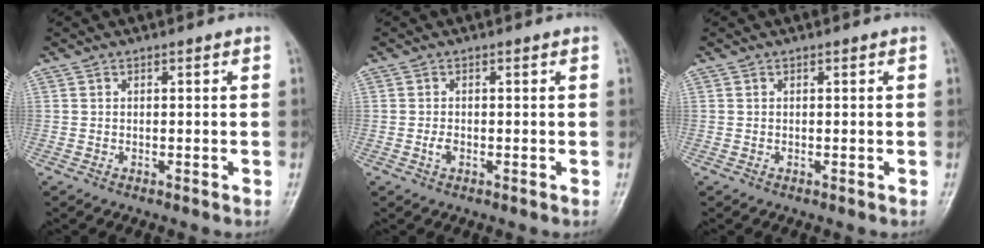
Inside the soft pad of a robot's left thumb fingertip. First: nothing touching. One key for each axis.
{"total": 1.3, "fx": -0.1, "fy": 0.7, "fz": 1.1, "tx": -0.016, "ty": 0.001, "tz": 0.000}
{"total": 0.0}